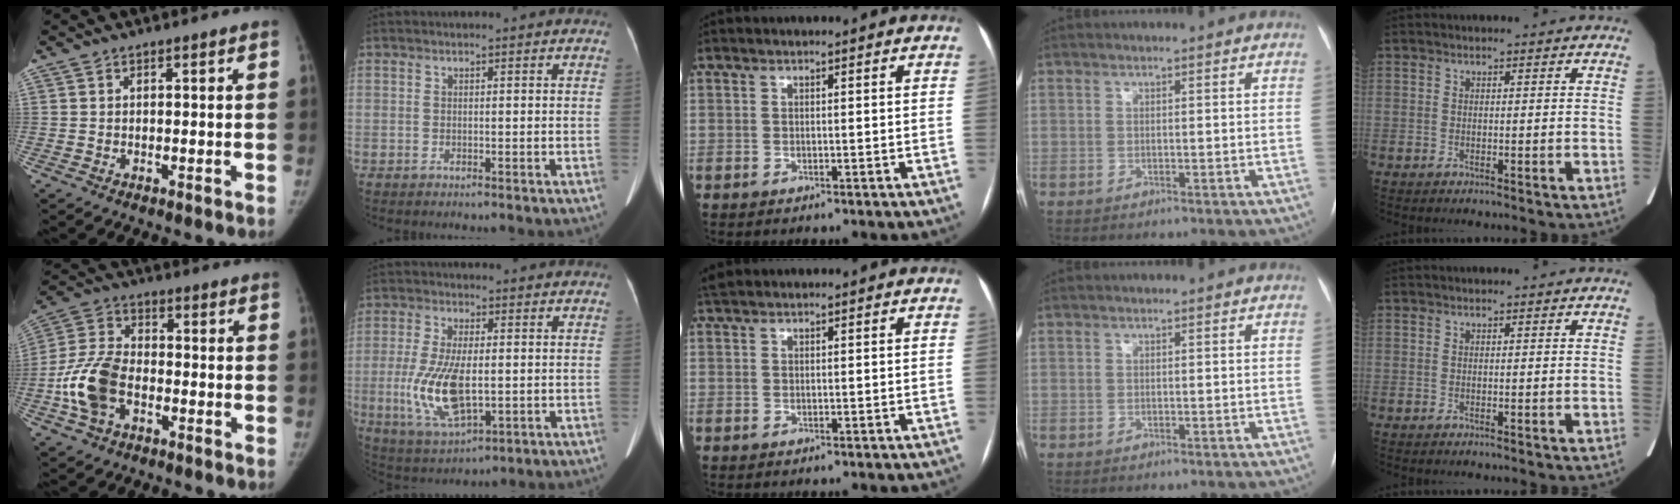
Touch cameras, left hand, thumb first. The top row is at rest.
{"thumb": {"total": 12.0, "force": [-3.8, 7.7, 8.4], "torque": [-0.170, 0.027, -0.076]}, "index": {"total": 10.7, "force": [-1.4, 3.9, 9.9], "torque": [-0.215, -0.011, -0.016]}, "middle": {"total": 1.2, "force": [1.2, 0.3, 0.3], "torque": [-0.016, 0.020, 0.027]}}